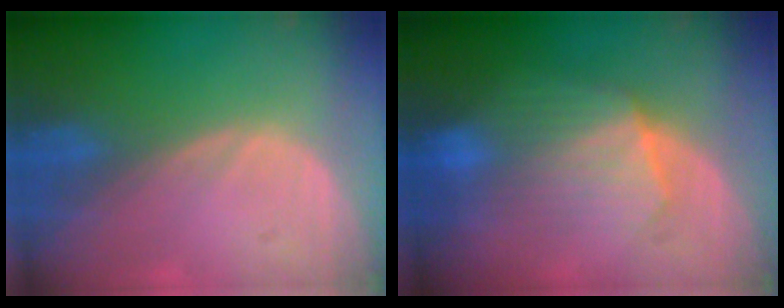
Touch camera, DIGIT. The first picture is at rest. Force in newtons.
{"total": 7.1, "press": 6.9, "slide": 1.3}